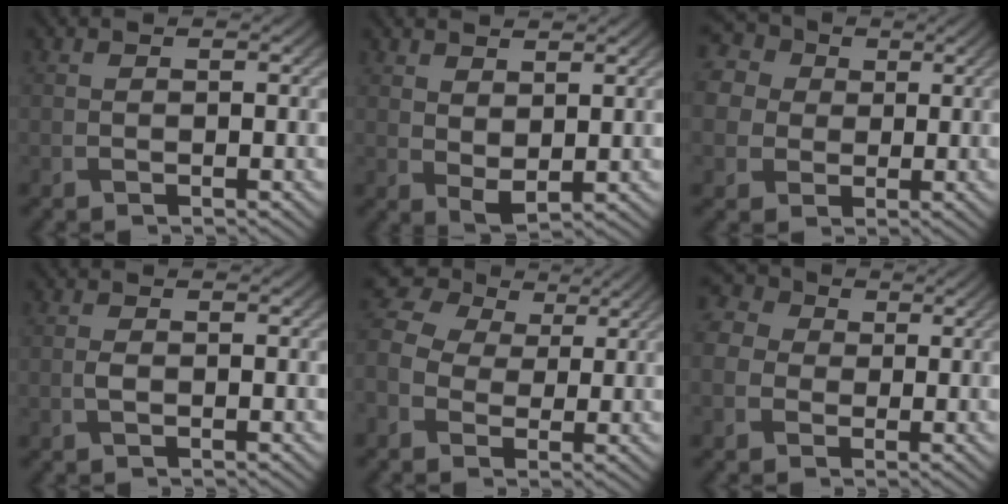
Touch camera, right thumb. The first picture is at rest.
{"total": 3.2, "force": [2.0, 1.4, 2.0], "torque": [-0.047, -0.005, 0.045]}
{"total": 12.7, "force": [4.4, 10.5, 5.7], "torque": [-0.187, 0.024, 0.075]}
{"total": 0.9, "force": [-0.1, 0.4, 0.8], "torque": [-0.021, -0.001, -0.004]}
{"total": 8.3, "force": [0.5, 6.7, 4.9], "torque": [-0.144, 0.005, 0.005]}
{"total": 6.9, "force": [0.6, 6.2, 3.2], "torque": [-0.112, 0.018, -0.008]}